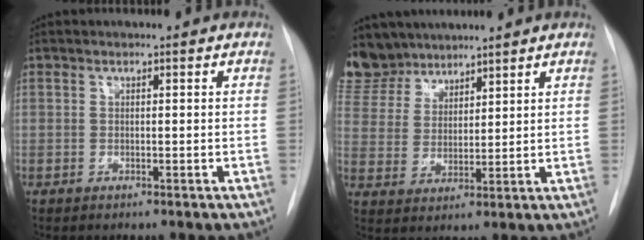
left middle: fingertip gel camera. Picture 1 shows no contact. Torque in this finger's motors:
{"motor_torque": [1.08, -1.06, 1.05, 0.07]}